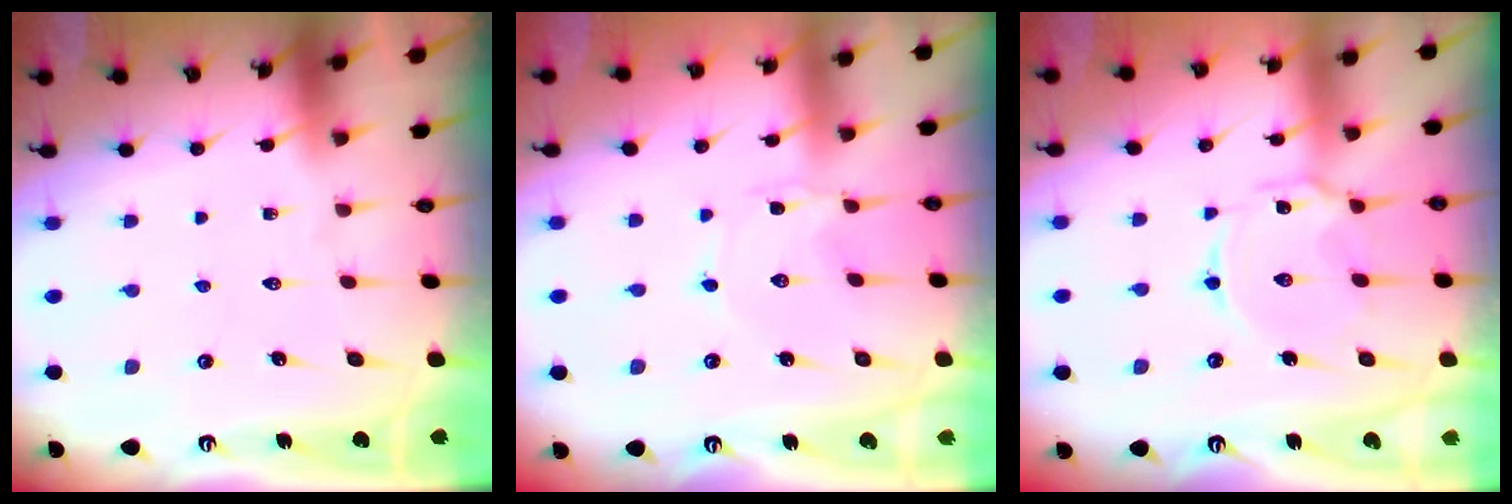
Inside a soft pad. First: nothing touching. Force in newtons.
{"total": 1.1, "press": 1.1, "slide": 0.2}
{"total": 4.1, "press": 4.1, "slide": 0.4}